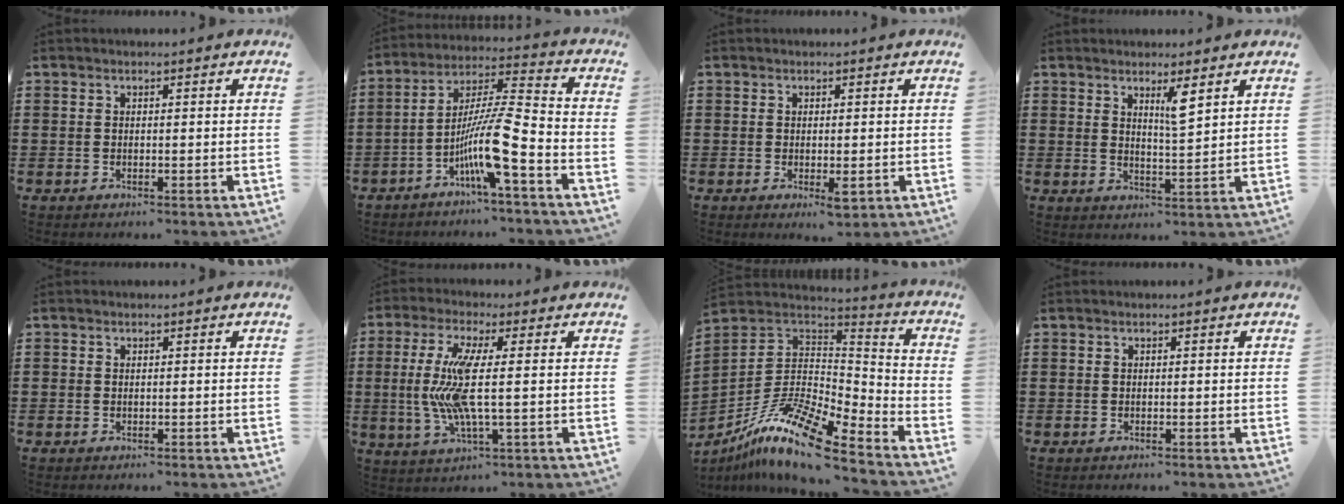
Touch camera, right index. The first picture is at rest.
{"total": 11.3, "force": [-5.6, 0.4, 9.8], "torque": [-0.197, -0.013, -0.112]}
{"total": 2.5, "force": [-0.6, 0.7, 2.3], "torque": [-0.047, -0.004, -0.011]}
{"total": 3.8, "force": [2.3, 0.5, 3.0], "torque": [-0.047, -0.005, 0.036]}
{"total": 0.0}
{"total": 9.8, "force": [0.0, 1.6, 9.6], "torque": [-0.215, -0.022, -0.009]}
{"total": 14.9, "force": [-10.5, 3.3, 10.0], "torque": [-0.204, 0.018, -0.199]}
{"total": 0.0}